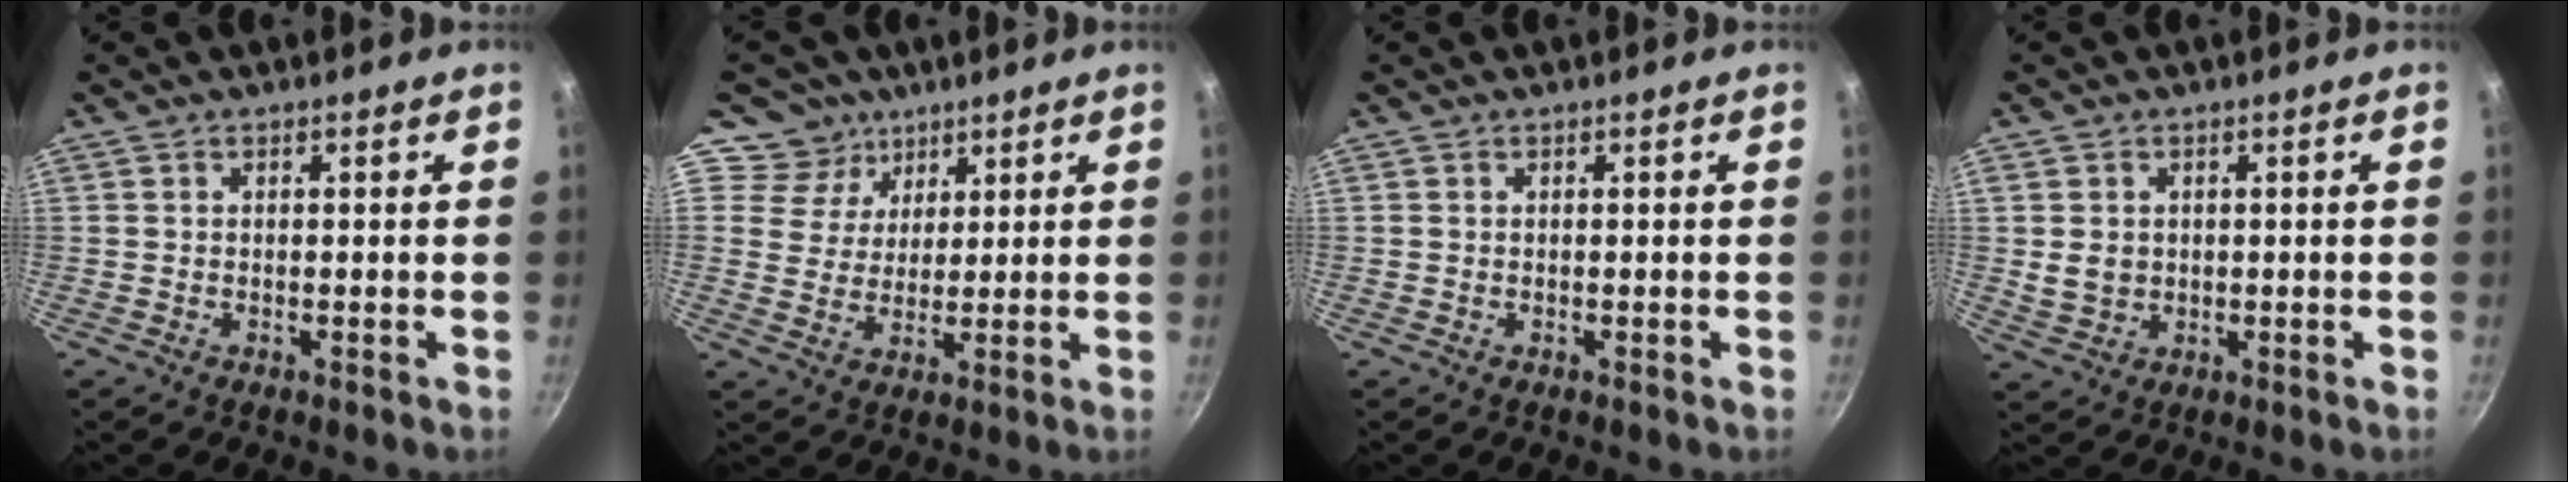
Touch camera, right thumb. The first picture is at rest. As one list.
[{"total": 6.5, "force": [4.1, 5.0, 0.4], "torque": [0.033, -0.026, 0.064]}, {"total": 0.0}, {"total": 4.2, "force": [0.4, 3.5, 2.3], "torque": [-0.033, -0.001, 0.014]}]